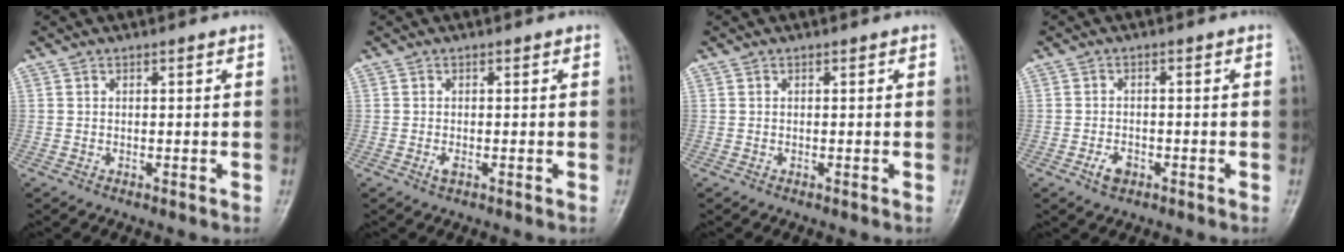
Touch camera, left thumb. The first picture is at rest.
{"total": 0.9, "force": [-0.5, 0.4, 0.7], "torque": [-0.017, -0.003, -0.008]}
{"total": 0.0}
{"total": 2.7, "force": [-1.5, 1.6, 1.4], "torque": [-0.025, 0.005, -0.023]}